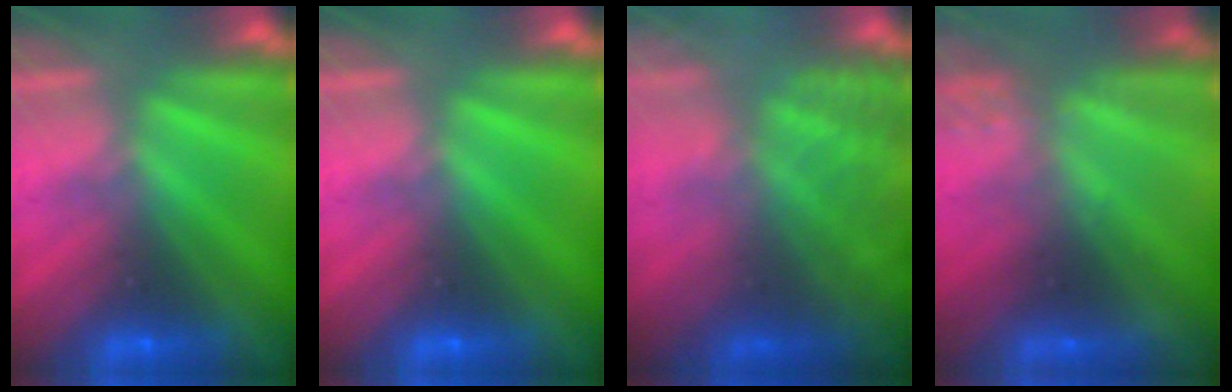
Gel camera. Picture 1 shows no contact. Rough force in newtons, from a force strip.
{"total": 0.0}
{"total": 7.3}
{"total": 2.2}